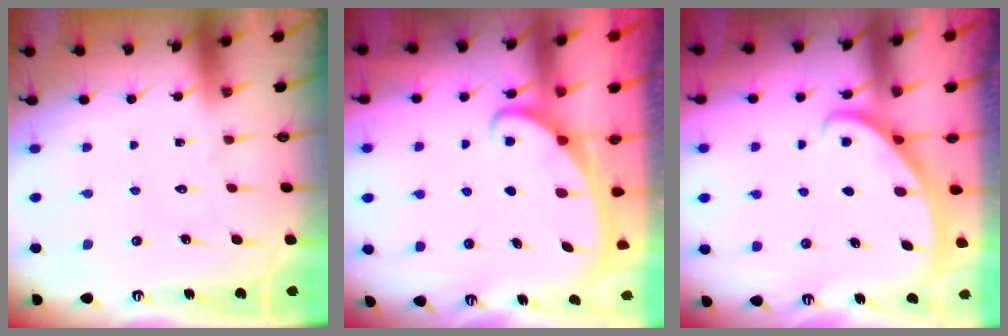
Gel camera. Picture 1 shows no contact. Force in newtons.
{"total": 2.3, "press": 2.2, "slide": 0.4}
{"total": 2.8, "press": 2.8, "slide": 0.1}